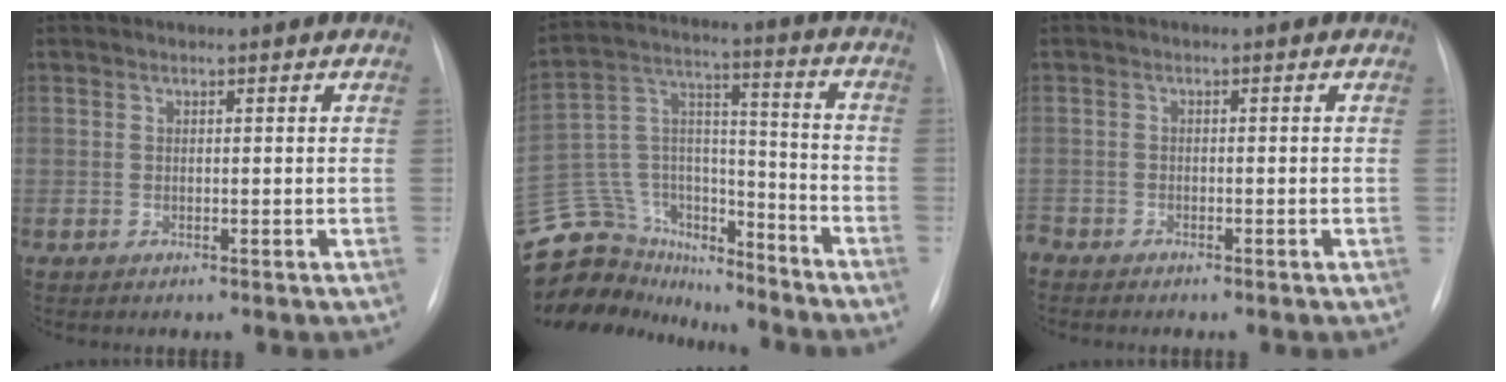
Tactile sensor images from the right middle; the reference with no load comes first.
{"total": 20.5, "force": [-18.2, 7.9, 5.2], "torque": [-0.119, 0.057, -0.296]}
{"total": 2.0, "force": [-1.9, 0.7, 0.4], "torque": [-0.007, -0.001, -0.030]}